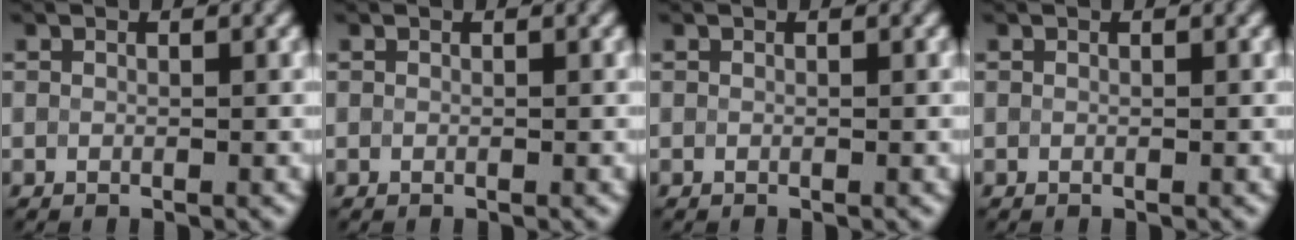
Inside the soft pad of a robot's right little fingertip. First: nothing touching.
{"total": 0.0}
{"total": 0.0}
{"total": 0.0}